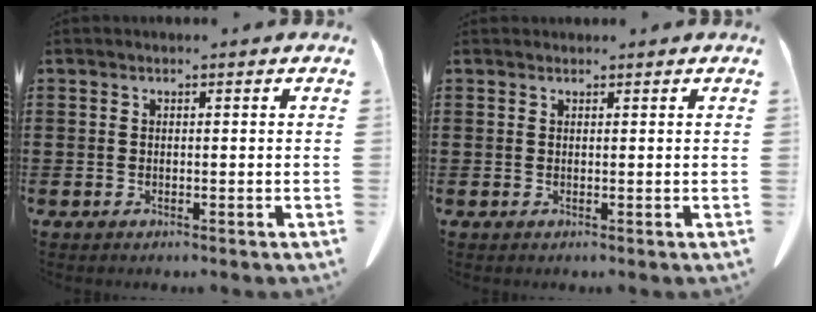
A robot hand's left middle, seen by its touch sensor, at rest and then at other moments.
{"total": 0.5, "force": [0.5, 0.1, 0.0], "torque": [-0.002, -0.002, 0.011]}